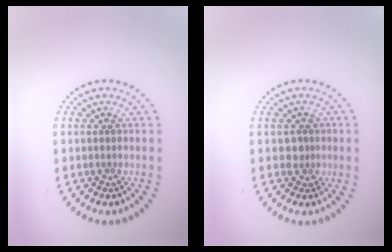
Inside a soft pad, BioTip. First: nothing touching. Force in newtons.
{"total": 1.5, "press": 1.3, "slide": 0.8}